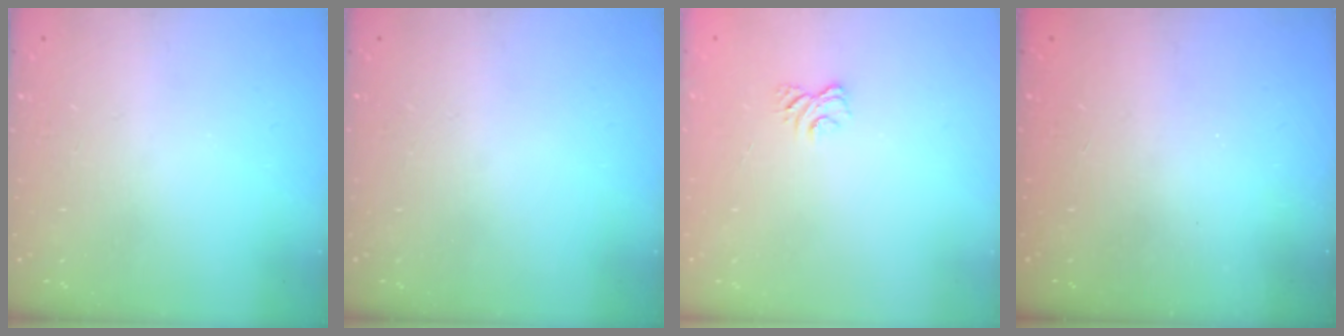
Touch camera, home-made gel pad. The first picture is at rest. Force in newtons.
{"total": 0.0}
{"total": 2.8, "press": 2.5, "slide": 1.3}
{"total": 2.4, "press": 2.3, "slide": 0.8}